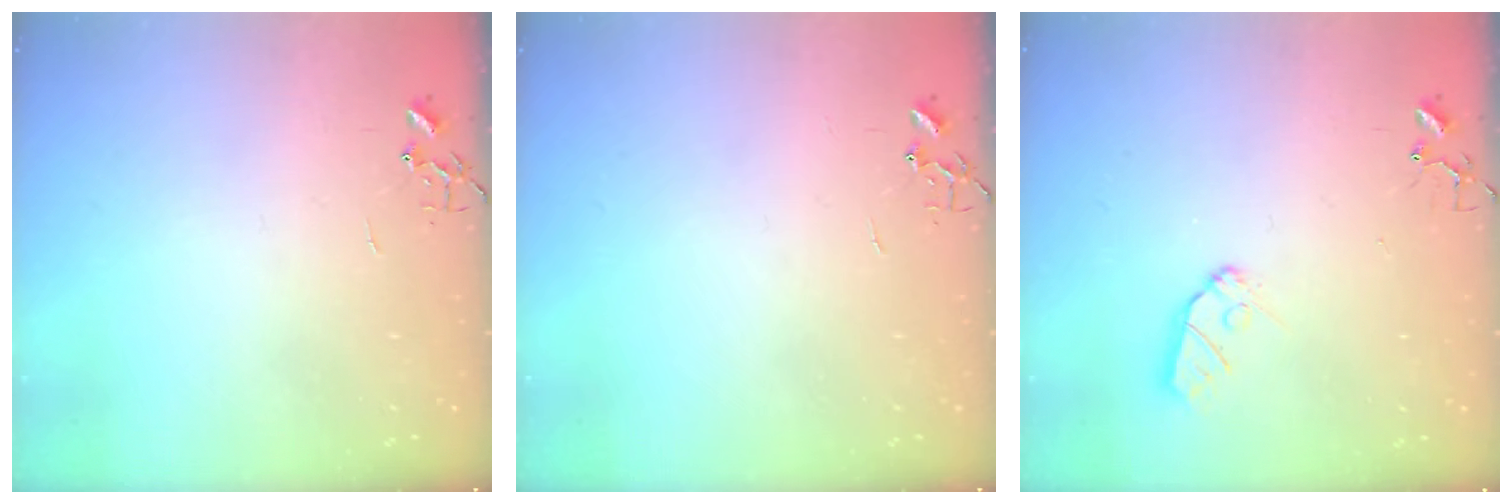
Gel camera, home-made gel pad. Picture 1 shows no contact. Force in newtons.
{"total": 0.0}
{"total": 8.2, "press": 8.1, "slide": 0.6}